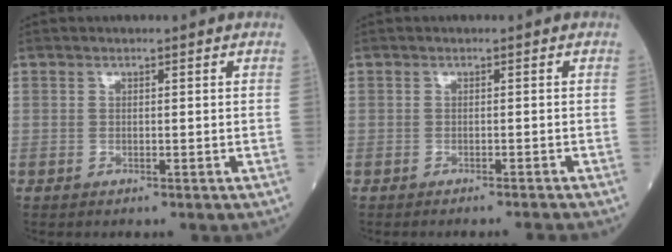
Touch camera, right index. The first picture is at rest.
{"total": 2.5, "force": [-2.4, -0.8, 0.5], "torque": [-0.002, -0.003, -0.031]}